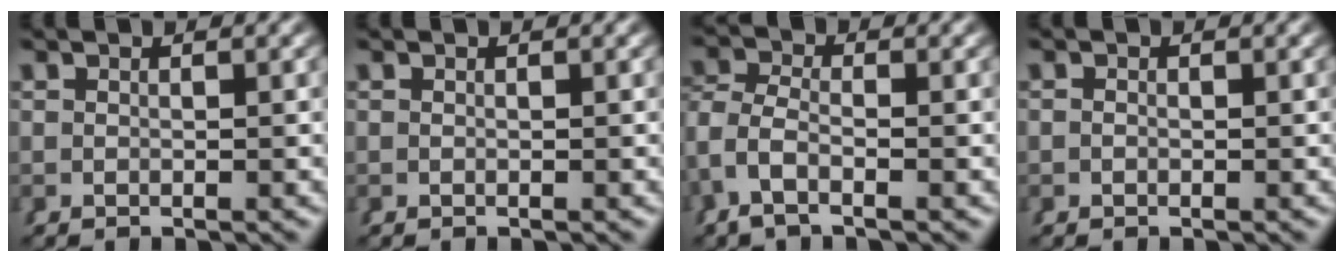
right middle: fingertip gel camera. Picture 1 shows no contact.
{"total": 0.0}
{"total": 3.6, "force": [-0.9, 2.6, 2.4], "torque": [-0.076, -0.017, -0.012]}
{"total": 0.0}